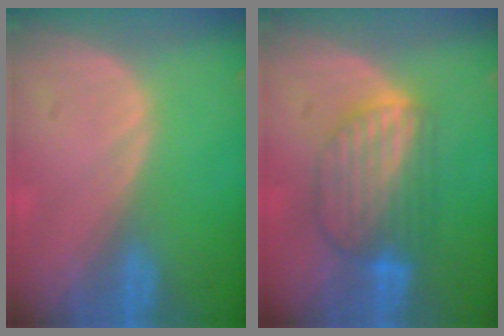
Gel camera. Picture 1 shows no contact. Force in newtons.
{"total": 7.5, "press": 7.1, "slide": 2.4}